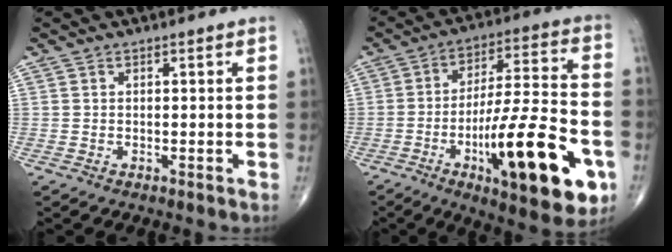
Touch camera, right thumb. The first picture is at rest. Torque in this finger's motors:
{"motor_torque": [0.06, 0.70, 0.93, 0.58, 0.16]}